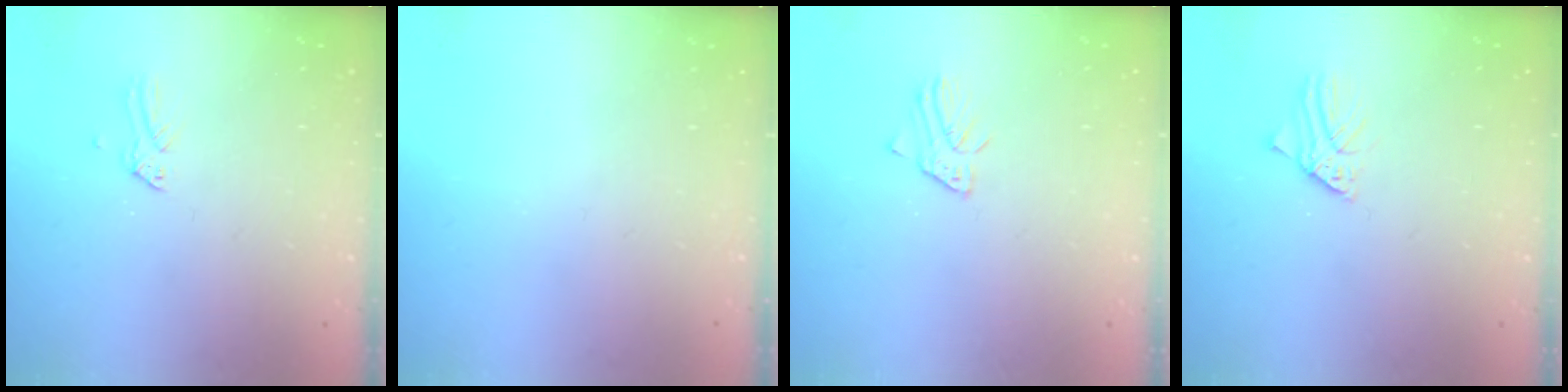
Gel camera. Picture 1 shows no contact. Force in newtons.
{"total": 0.0}
{"total": 1.7, "press": 1.6, "slide": 0.1}
{"total": 1.6, "press": 1.6, "slide": 0.2}